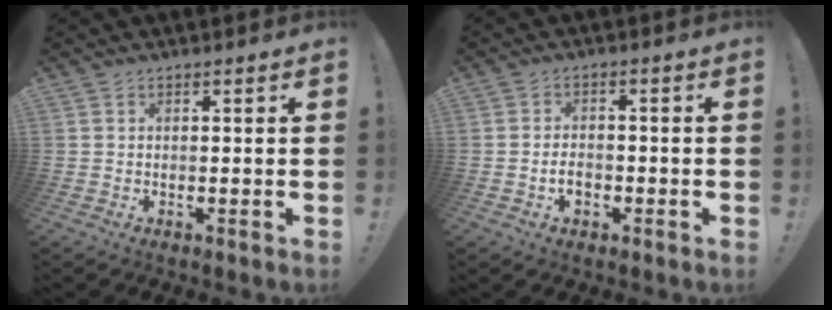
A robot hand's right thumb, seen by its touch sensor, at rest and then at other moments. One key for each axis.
{"total": 4.0, "fx": -1.7, "fy": 2.5, "fz": 2.6, "tx": -0.042, "ty": 0.005, "tz": -0.032}